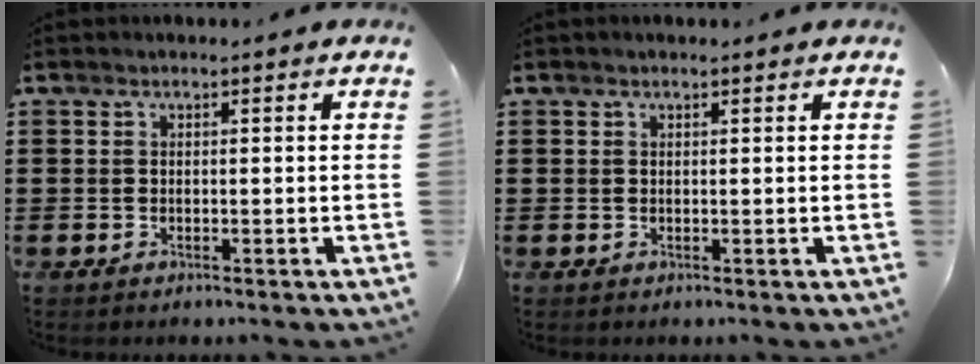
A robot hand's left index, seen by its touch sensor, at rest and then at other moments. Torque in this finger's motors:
{"motor_torque": [0.16, 0.18, 0.01, 0.03]}